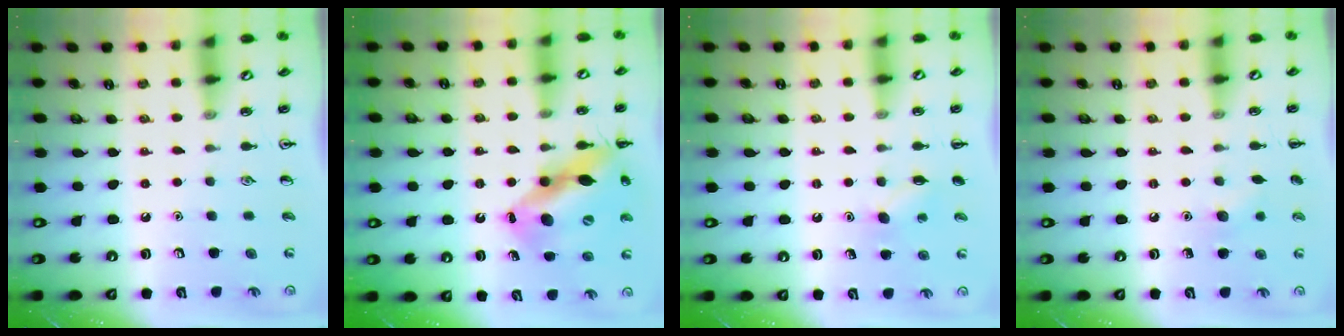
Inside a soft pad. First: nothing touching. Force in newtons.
{"total": 16.2, "press": 15.8, "slide": 3.6}
{"total": 5.3, "press": 5.1, "slide": 1.5}
{"total": 5.8, "press": 5.6, "slide": 1.5}